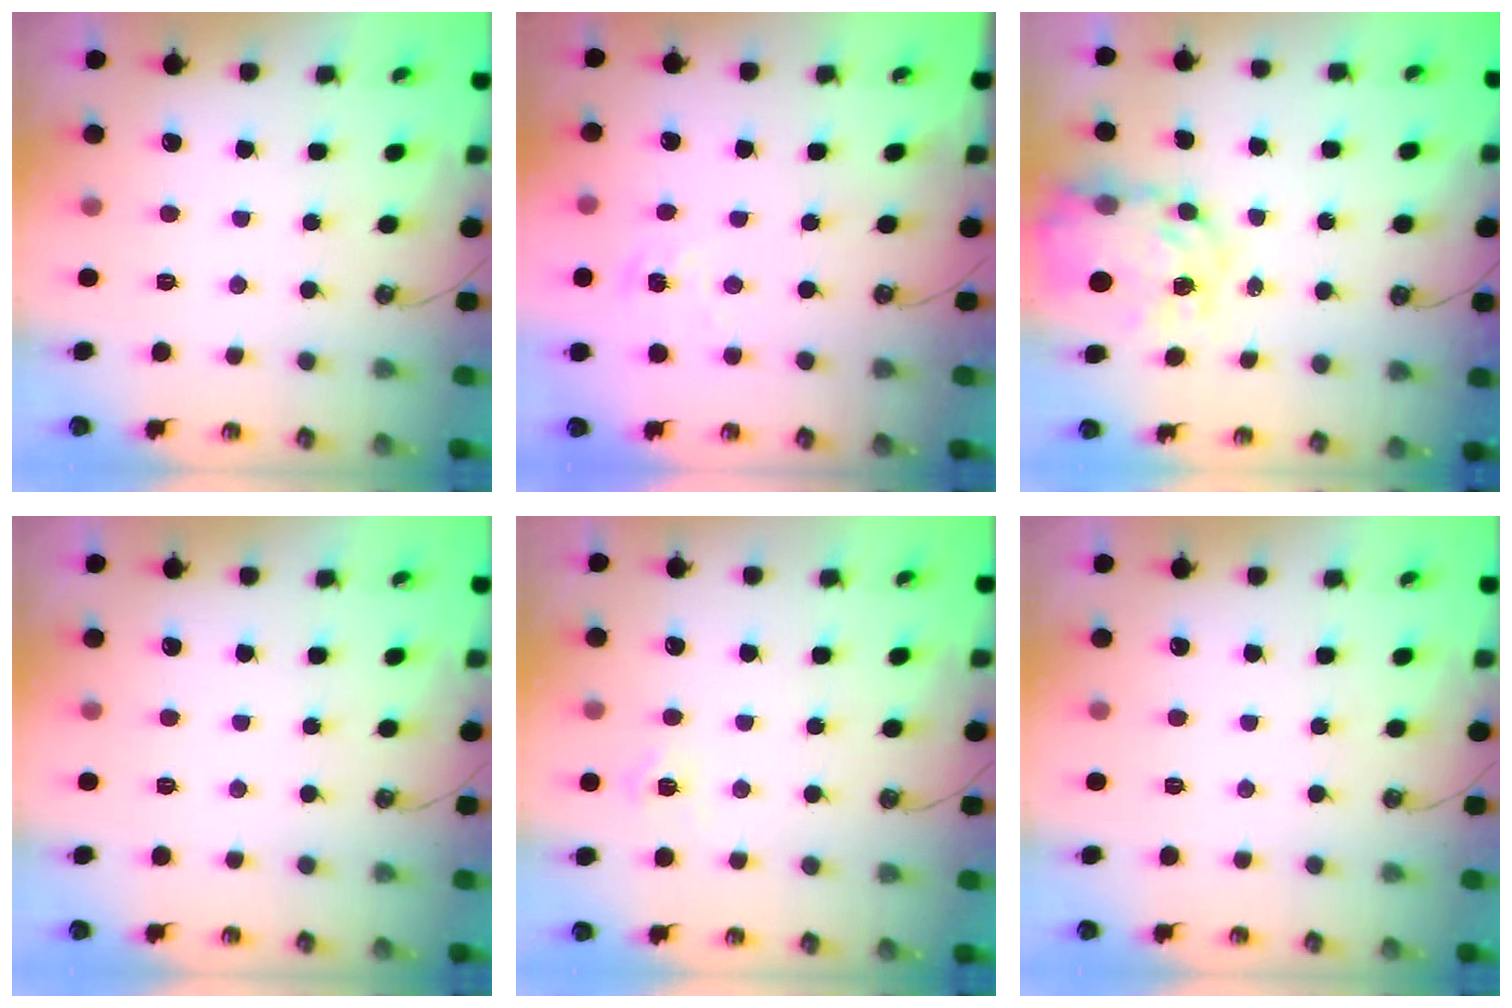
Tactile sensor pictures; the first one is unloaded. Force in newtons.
{"total": 1.9, "press": 1.9, "slide": 0.2}
{"total": 12.2, "press": 12.2, "slide": 1.1}
{"total": 0.0}
{"total": 4.6, "press": 4.5, "slide": 0.6}
{"total": 0.0}